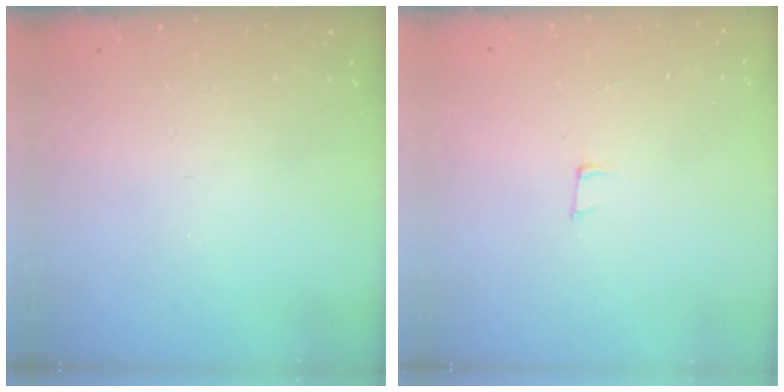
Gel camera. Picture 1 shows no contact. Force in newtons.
{"total": 5.6, "press": 4.5, "slide": 3.3}